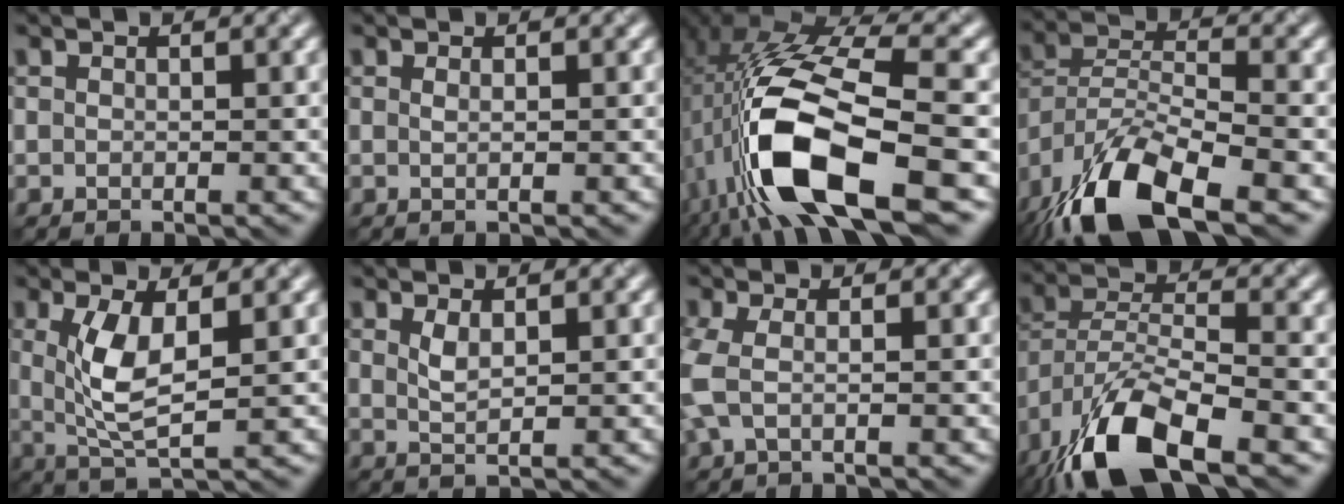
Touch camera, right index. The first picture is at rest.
{"total": 0.9, "force": [0.1, 0.3, 0.8], "torque": [-0.010, 0.000, -0.003]}
{"total": 13.8, "force": [-4.4, 5.3, 12.0], "torque": [-0.243, -0.005, -0.079]}
{"total": 12.7, "force": [-8.8, 4.4, 8.0], "torque": [-0.163, -0.011, -0.165]}
{"total": 5.0, "force": [0.6, 1.5, 4.7], "torque": [-0.099, -0.005, 0.016]}
{"total": 1.5, "force": [0.6, 0.3, 1.4], "torque": [-0.034, -0.004, 0.014]}
{"total": 2.7, "force": [-0.3, 1.2, 2.4], "torque": [-0.073, -0.001, -0.011]}
{"total": 11.7, "force": [-7.5, 4.2, 7.9], "torque": [-0.163, -0.011, -0.144]}